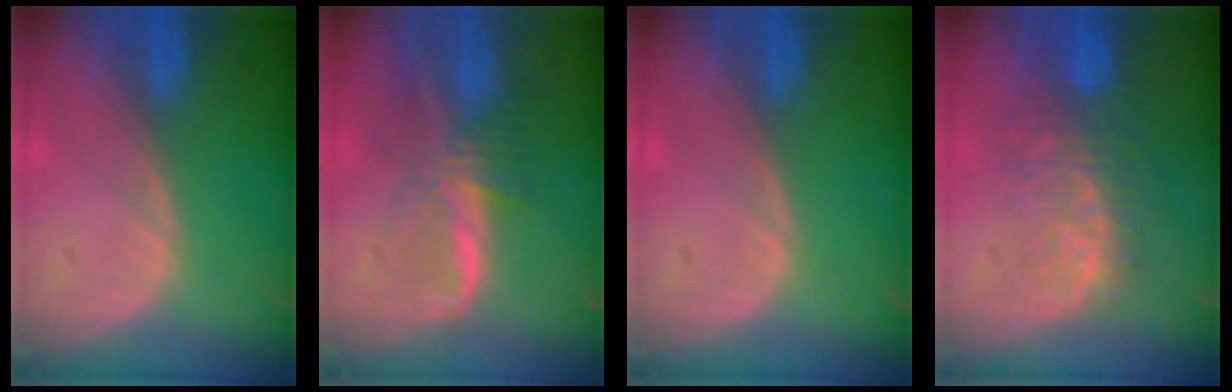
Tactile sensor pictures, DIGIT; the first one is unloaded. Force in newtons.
{"total": 8.3, "press": 6.9, "slide": 4.5}
{"total": 0.0}
{"total": 9.9, "press": 8.4, "slide": 5.2}